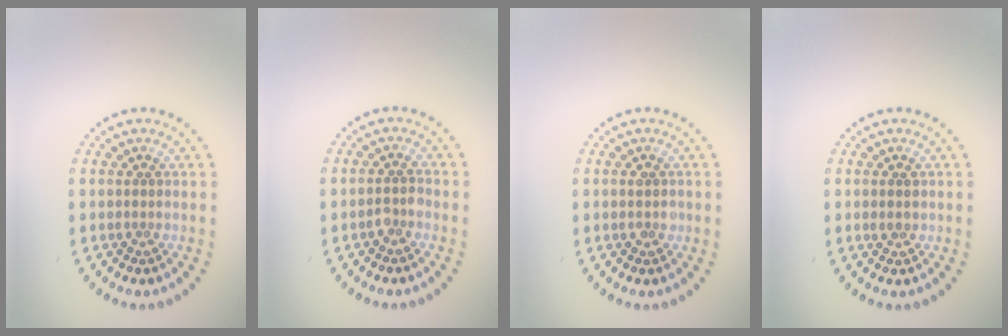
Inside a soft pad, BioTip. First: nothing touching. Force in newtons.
{"total": 1.2, "press": 1.1, "slide": 0.4}
{"total": 1.1, "press": 1.1, "slide": 0.0}
{"total": 1.1, "press": 1.1, "slide": 0.1}